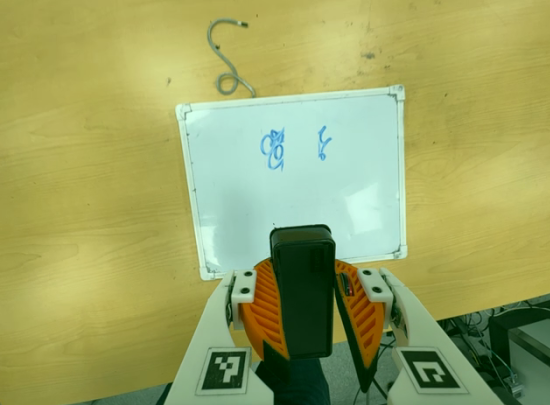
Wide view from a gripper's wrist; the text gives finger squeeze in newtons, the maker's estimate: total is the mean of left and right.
{"total": 10.0, "left": 10.2, "right": 9.8}